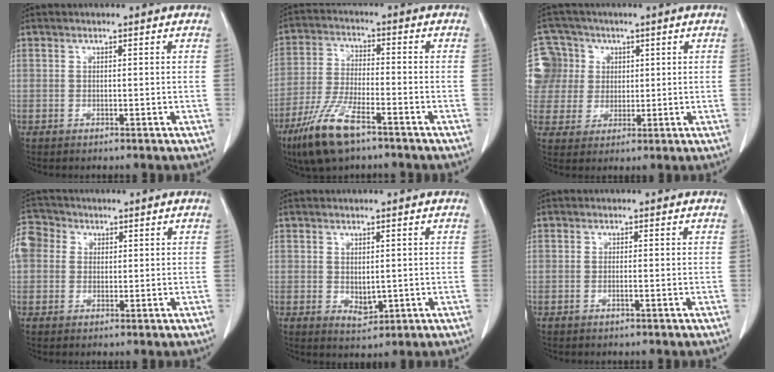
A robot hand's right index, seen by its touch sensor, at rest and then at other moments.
{"total": 10.7, "force": [-6.9, 2.6, 7.8], "torque": [-0.167, -0.020, -0.126]}
{"total": 12.7, "force": [3.2, 12.1, 1.9], "torque": [-0.074, 0.050, 0.078]}
{"total": 8.3, "force": [2.0, 7.4, 3.2], "torque": [-0.093, 0.030, 0.037]}
{"total": 2.9, "force": [-0.1, 1.7, 2.4], "torque": [-0.037, -0.009, 0.009]}
{"total": 0.8, "force": [-0.3, 0.0, 0.7], "torque": [-0.016, 0.000, -0.004]}